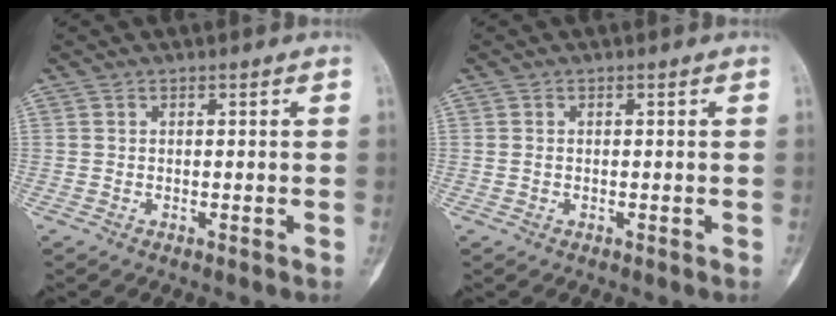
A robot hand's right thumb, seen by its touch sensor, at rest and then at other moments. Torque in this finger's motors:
{"motor_torque": [-0.06, -0.07, 0.08, 0.33, -0.06]}